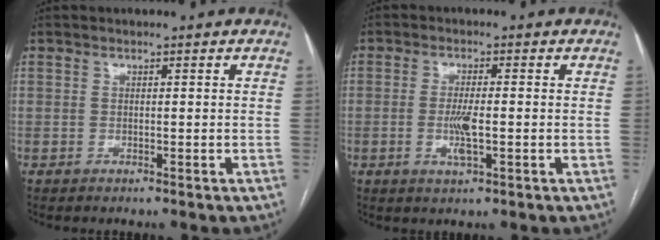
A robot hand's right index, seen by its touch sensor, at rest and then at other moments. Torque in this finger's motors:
{"motor_torque": [0.87, 0.17, 0.27, 0.11]}